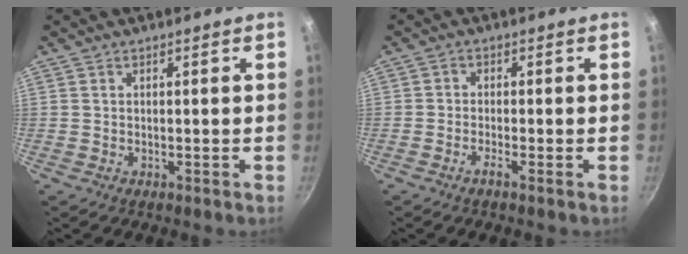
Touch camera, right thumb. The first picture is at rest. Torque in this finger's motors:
{"motor_torque": [-0.63, 0.10, -0.26, -0.08, 0.03]}